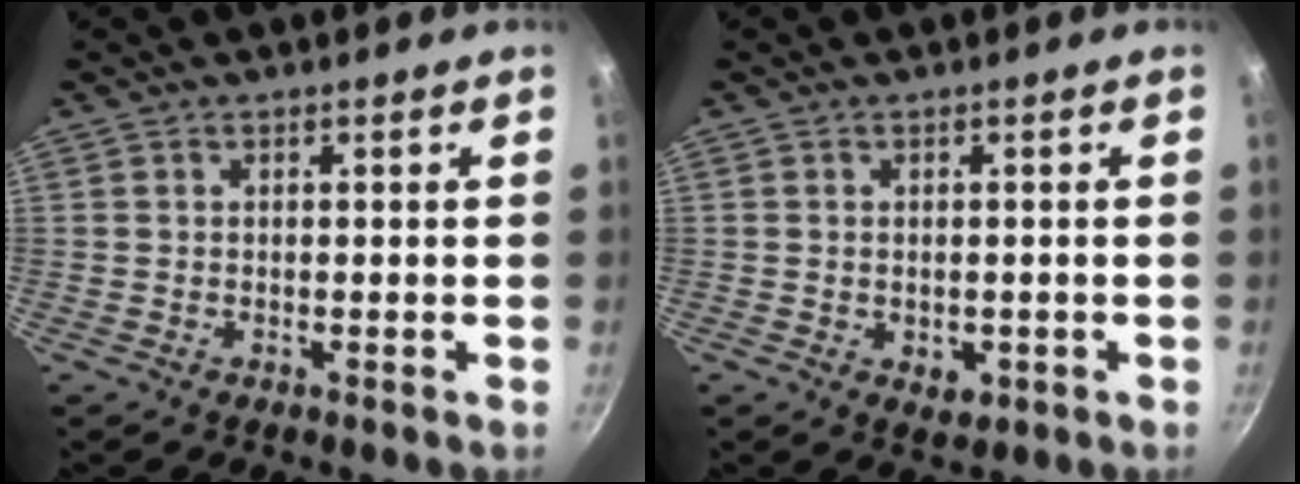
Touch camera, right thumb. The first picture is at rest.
{"total": 2.9, "force": [-0.7, 2.1, 1.9], "torque": [-0.024, -0.003, -0.005]}